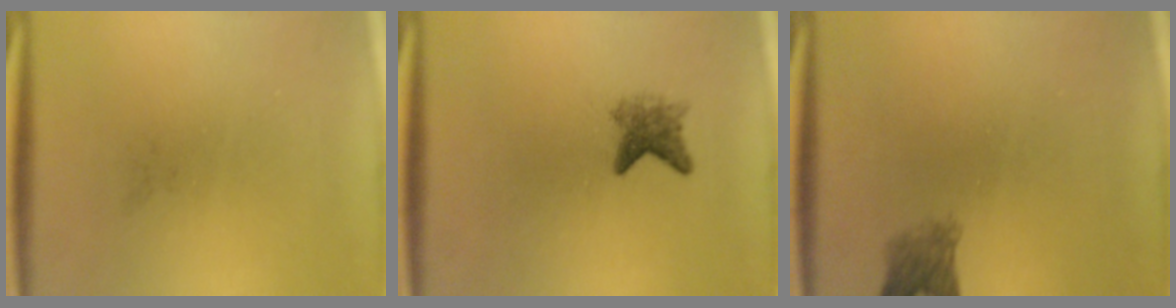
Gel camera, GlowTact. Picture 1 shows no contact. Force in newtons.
{"total": 2.9}
{"total": 2.9}